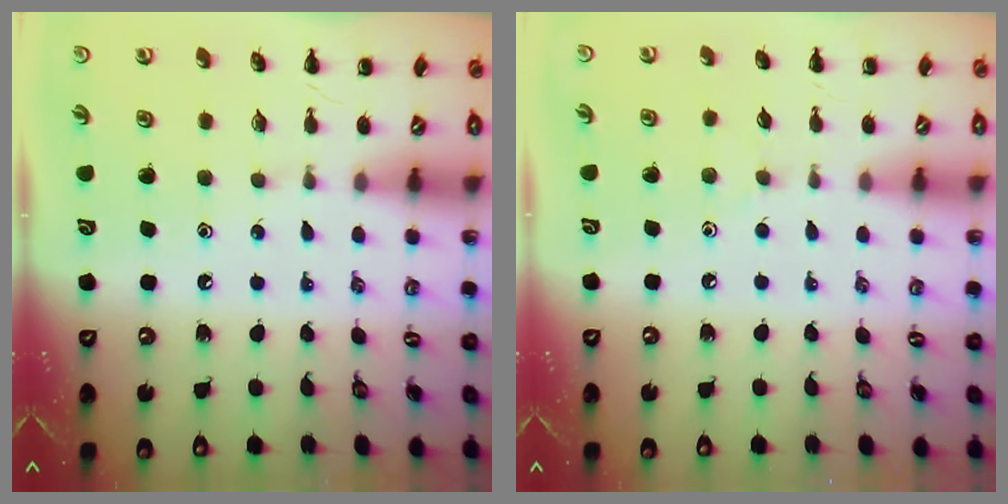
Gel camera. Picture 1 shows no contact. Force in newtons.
{"total": 3.5, "press": 3.3, "slide": 1.2}